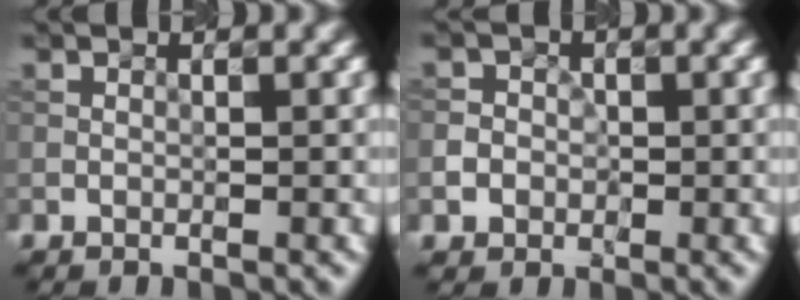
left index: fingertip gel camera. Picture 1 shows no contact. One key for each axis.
{"total": 2.7, "fx": -0.9, "fy": 2.5, "fz": 0.6, "tx": 0.012, "ty": 0.007, "tz": -0.030}